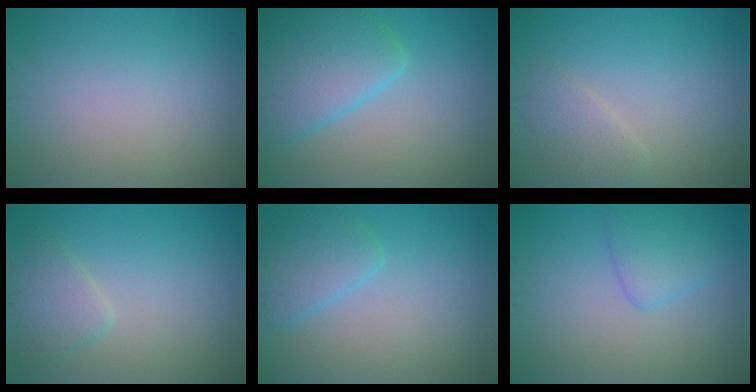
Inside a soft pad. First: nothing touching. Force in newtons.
{"total": 6.2, "press": 6.2, "slide": 0.4}
{"total": 2.0, "press": 2.0, "slide": 0.2}
{"total": 2.4, "press": 2.4, "slide": 0.2}
{"total": 2.9, "press": 2.9, "slide": 0.1}
{"total": 2.5, "press": 2.4, "slide": 0.2}